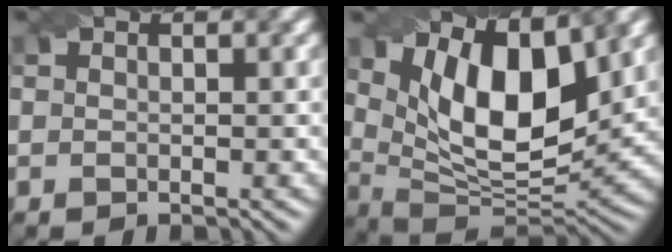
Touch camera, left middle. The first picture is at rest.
{"total": 11.4, "force": [4.2, 5.0, 9.3], "torque": [-0.144, -0.002, 0.068]}